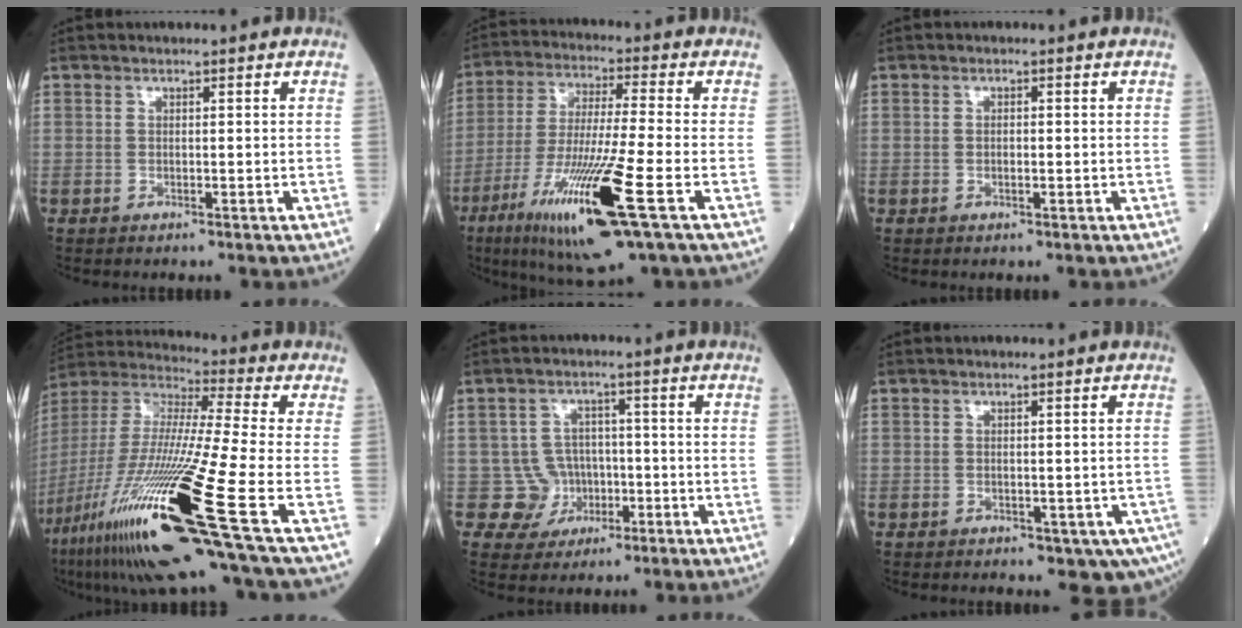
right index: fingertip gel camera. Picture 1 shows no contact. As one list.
[{"total": 15.4, "force": [-6.4, 0.1, 14.0], "torque": [-0.284, -0.038, -0.115]}, {"total": 1.0, "force": [-0.2, 0.4, 0.9], "torque": [-0.017, 0.000, -0.003]}, {"total": 29.0, "force": [-13.7, 1.0, 25.6], "torque": [-0.522, -0.068, -0.256]}, {"total": 5.4, "force": [-1.2, 5.3, -0.1], "torque": [0.012, 0.016, -0.016]}, {"total": 5.3, "force": [-3.0, 2.5, 3.6], "torque": [-0.025, -0.001, -0.035]}]